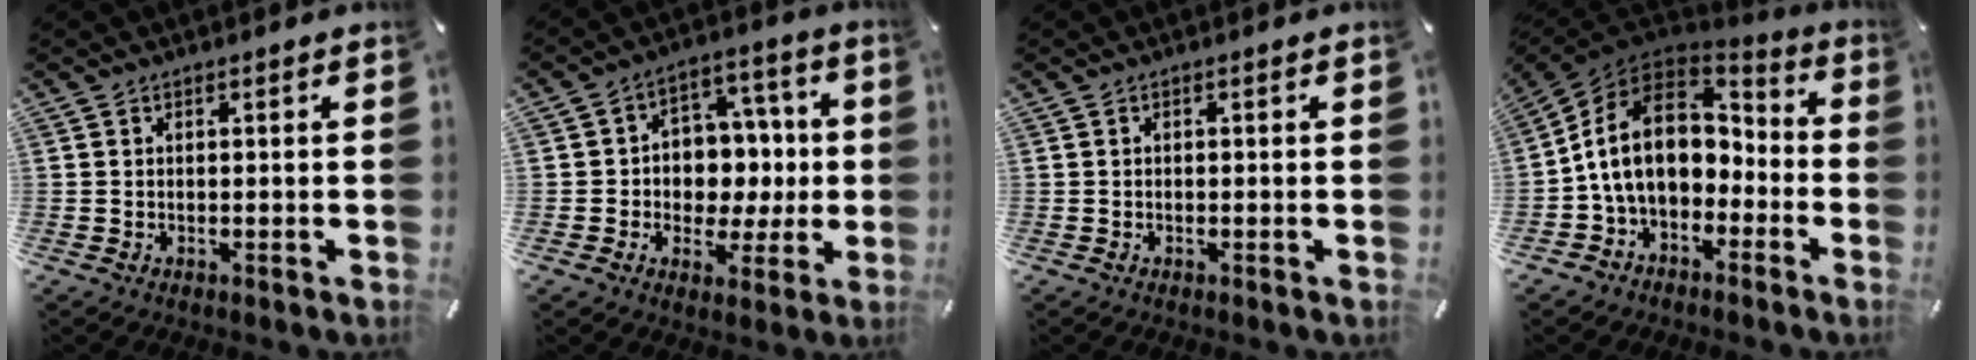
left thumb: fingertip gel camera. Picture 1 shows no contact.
{"total": 9.7, "force": [-0.8, 9.2, 2.9], "torque": [-0.032, 0.006, -0.008]}
{"total": 0.0}
{"total": 15.8, "force": [0.0, 12.0, 10.4], "torque": [-0.205, 0.013, -0.001]}